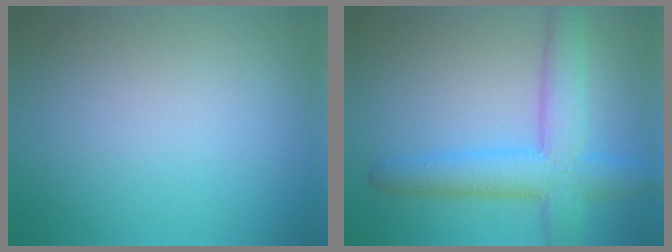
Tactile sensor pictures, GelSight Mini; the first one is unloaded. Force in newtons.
{"total": 6.4, "press": 6.4, "slide": 0.2}